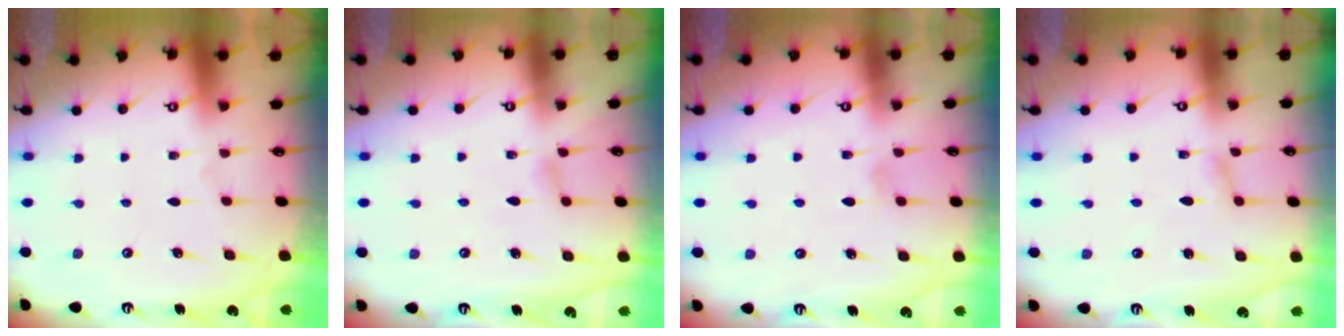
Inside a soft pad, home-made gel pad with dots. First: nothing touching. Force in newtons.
{"total": 4.3, "press": 4.3, "slide": 0.3}
{"total": 3.3, "press": 3.2, "slide": 0.4}
{"total": 2.4, "press": 2.4, "slide": 0.2}